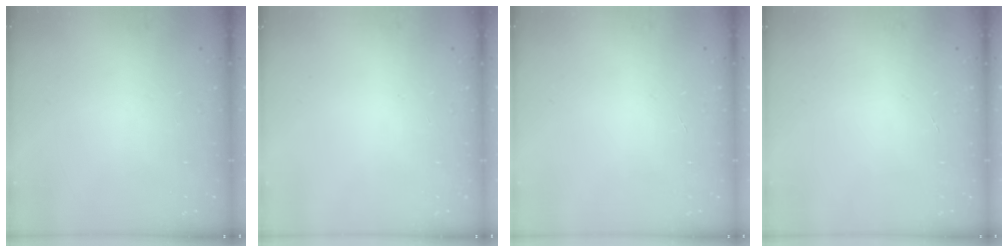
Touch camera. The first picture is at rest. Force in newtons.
{"total": 0.0}
{"total": 0.0}
{"total": 0.0}